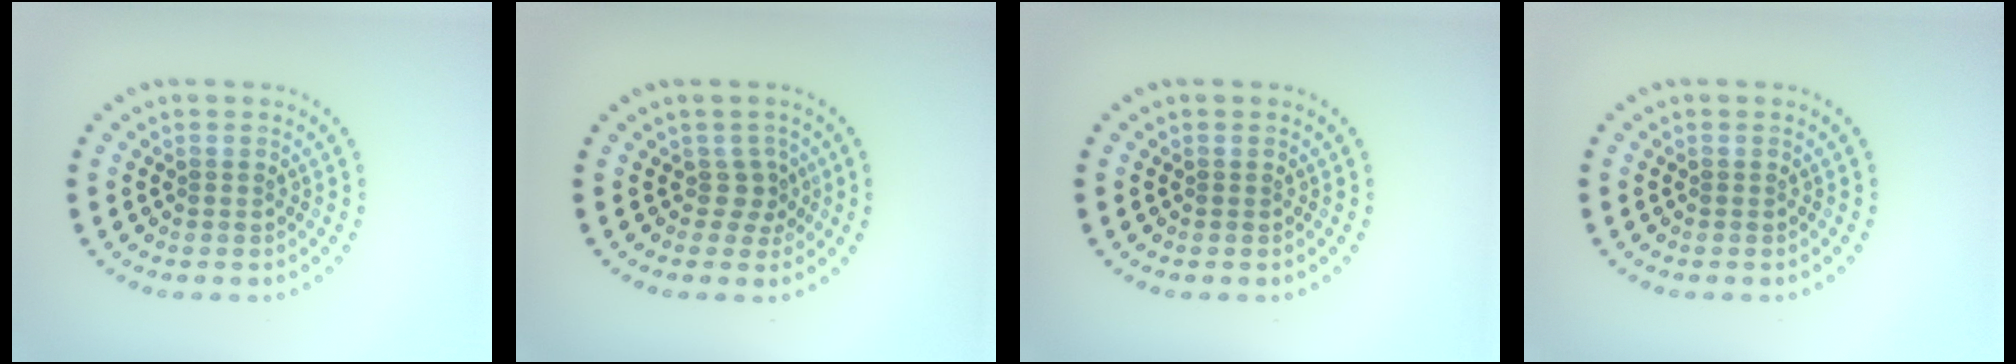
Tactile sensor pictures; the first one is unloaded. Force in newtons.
{"total": 1.9, "press": 1.2, "slide": 1.4}
{"total": 0.0}
{"total": 0.0}